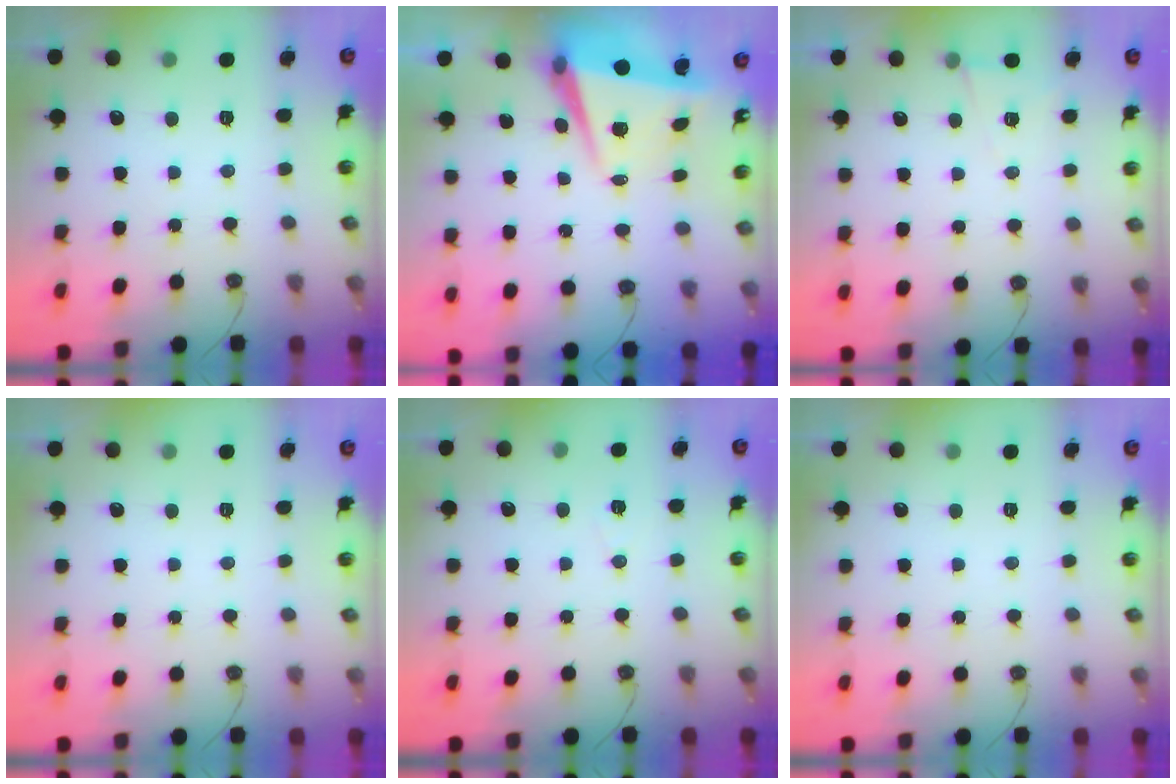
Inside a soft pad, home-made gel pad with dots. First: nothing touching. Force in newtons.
{"total": 6.0, "press": 5.7, "slide": 2.0}
{"total": 5.4, "press": 3.1, "slide": 4.5}
{"total": 0.0}
{"total": 5.7, "press": 3.6, "slide": 4.4}
{"total": 0.0}